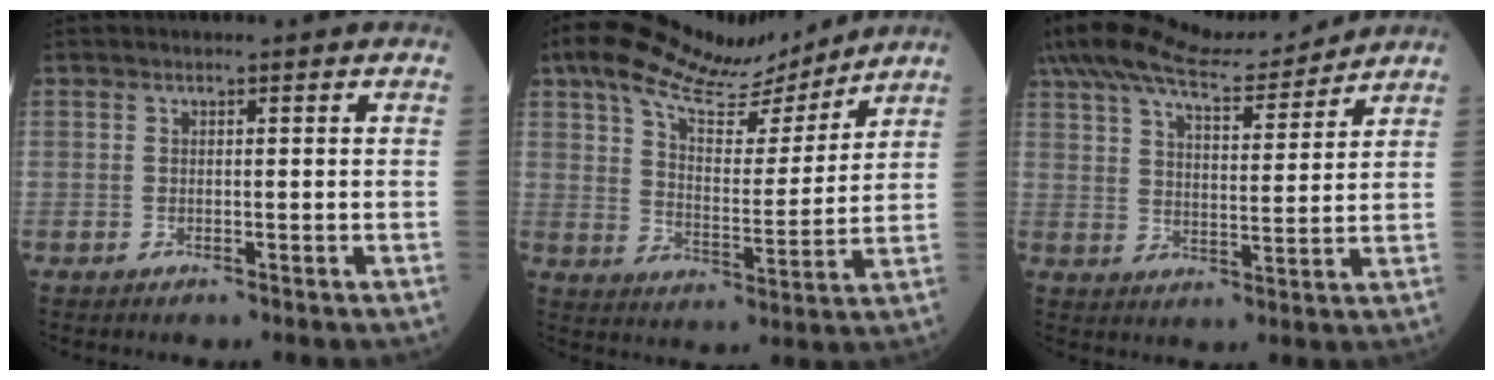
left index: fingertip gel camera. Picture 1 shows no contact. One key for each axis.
{"total": 14.9, "fx": 12.4, "fy": 3.8, "fz": 7.4, "tx": -0.134, "ty": 0.013, "tz": 0.198}
{"total": 14.3, "fx": 13.0, "fy": 1.7, "fz": 5.8, "tx": -0.118, "ty": 0.018, "tz": 0.214}